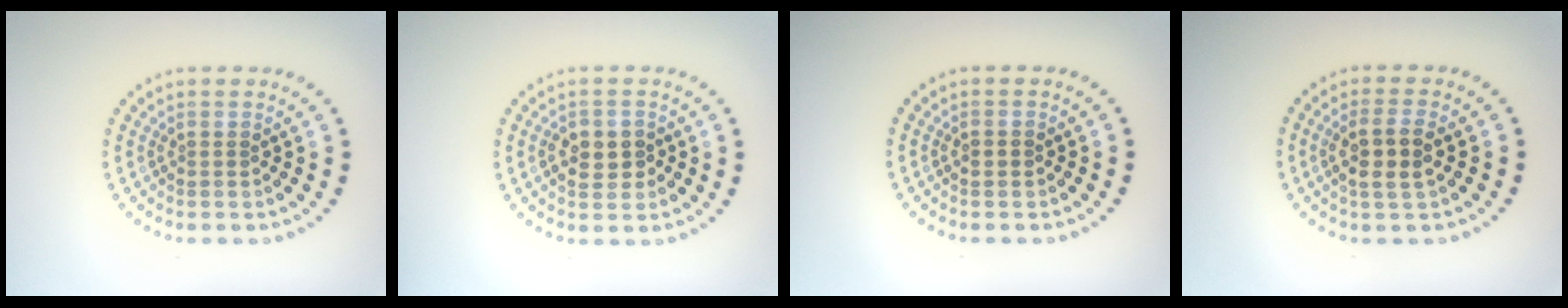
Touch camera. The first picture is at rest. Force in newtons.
{"total": 2.8, "press": 2.7, "slide": 0.5}
{"total": 1.1, "press": 1.1, "slide": 0.1}
{"total": 3.0, "press": 2.7, "slide": 1.2}